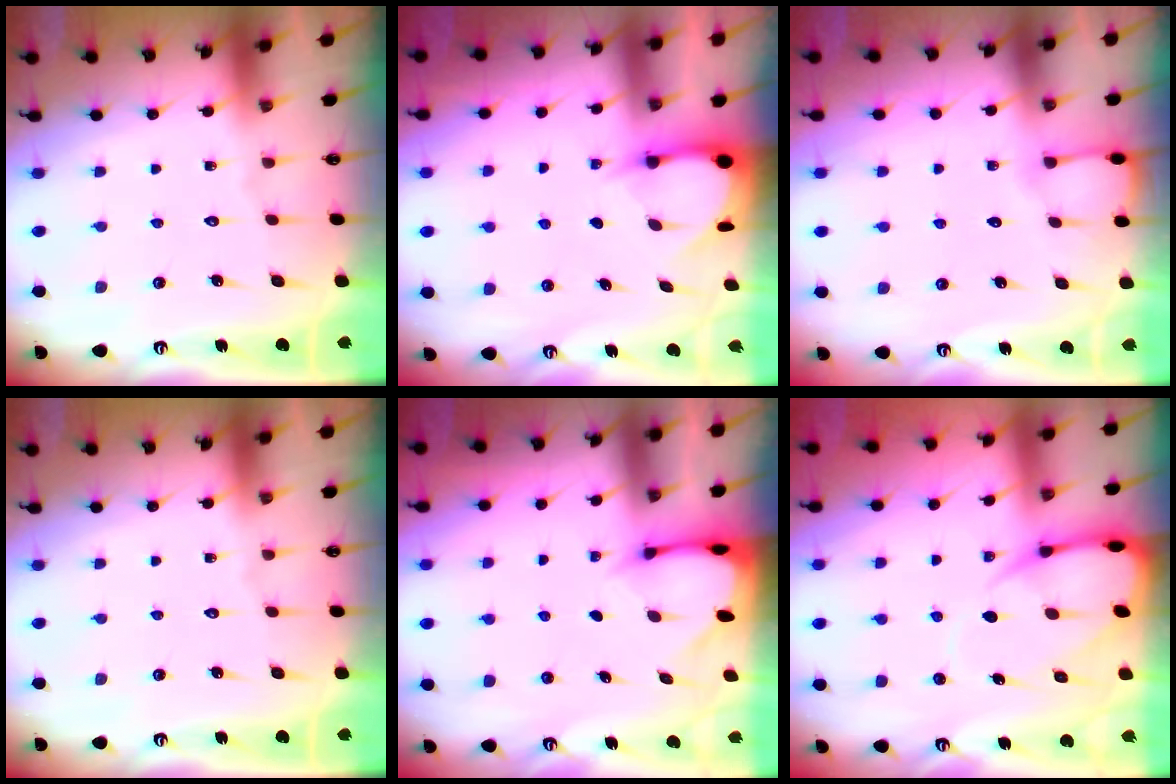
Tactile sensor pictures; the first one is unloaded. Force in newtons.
{"total": 3.3, "press": 3.3, "slide": 0.4}
{"total": 3.6, "press": 3.6, "slide": 0.4}
{"total": 0.0}
{"total": 2.3, "press": 2.3, "slide": 0.1}
{"total": 8.7, "press": 8.6, "slide": 1.0}